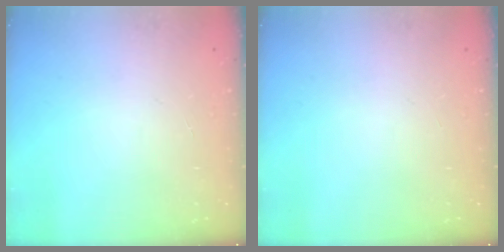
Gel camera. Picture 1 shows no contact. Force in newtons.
{"total": 0.0}